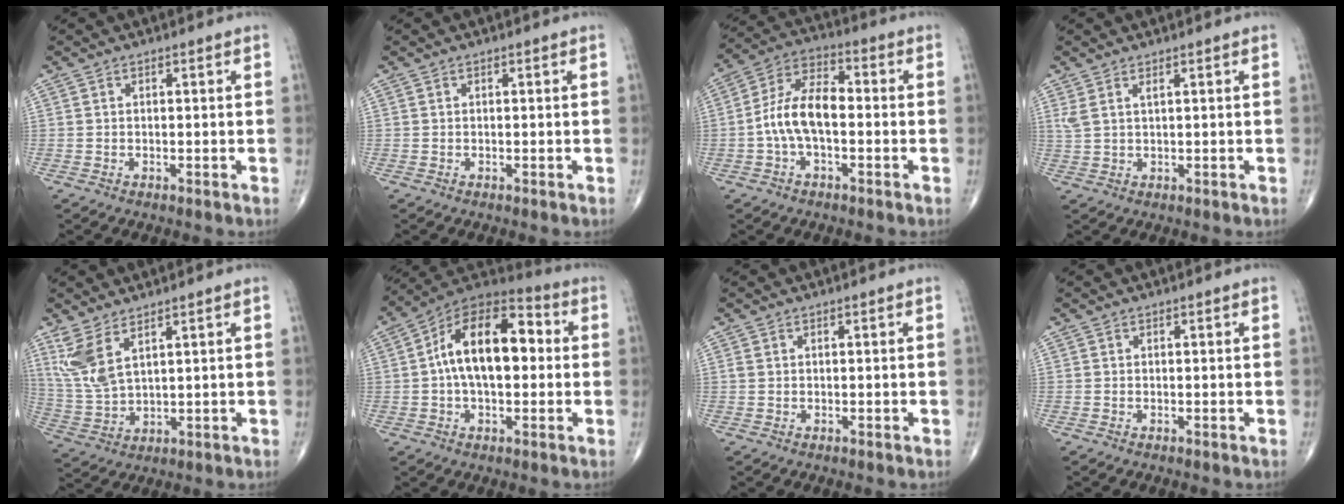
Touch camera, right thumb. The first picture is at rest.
{"total": 0.0}
{"total": 10.3, "force": [-1.4, 5.4, 8.7], "torque": [-0.164, 0.039, -0.036]}
{"total": 2.6, "force": [1.4, 0.6, 2.1], "torque": [-0.053, 0.004, 0.037]}
{"total": 8.0, "force": [4.6, 3.0, 5.9], "torque": [-0.135, -0.019, 0.108]}
{"total": 17.2, "force": [1.5, 9.2, 14.4], "torque": [-0.226, 0.039, 0.013]}
{"total": 0.6, "force": [0.2, 0.4, 0.4], "torque": [-0.009, 0.006, 0.006]}
{"total": 0.0}